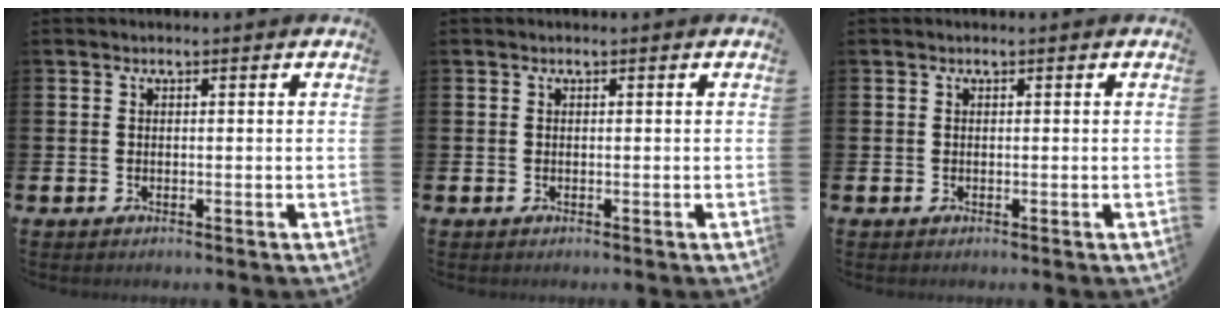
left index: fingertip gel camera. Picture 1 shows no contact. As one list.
[{"total": 0.0}, {"total": 0.0}]